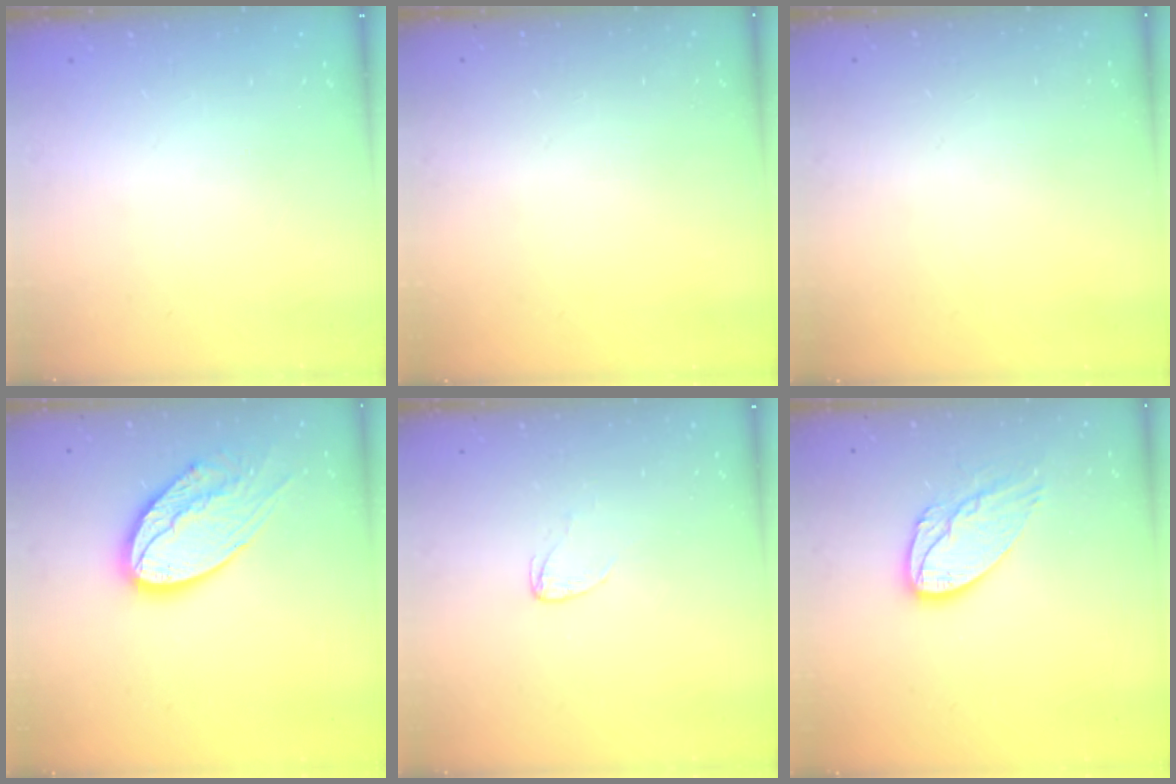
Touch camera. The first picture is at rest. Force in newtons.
{"total": 0.0}
{"total": 0.0}
{"total": 19.0, "press": 18.9, "slide": 1.8}
{"total": 3.3, "press": 3.3, "slide": 0.3}
{"total": 13.0, "press": 13.0, "slide": 1.0}